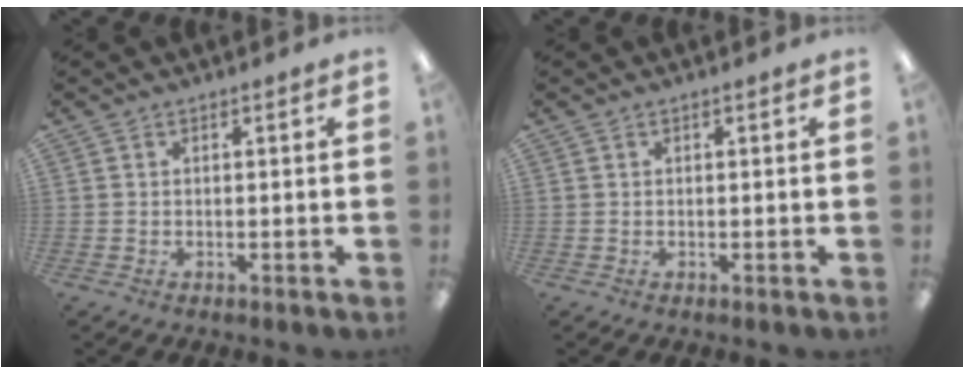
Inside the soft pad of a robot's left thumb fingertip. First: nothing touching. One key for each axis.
{"total": 0.0}